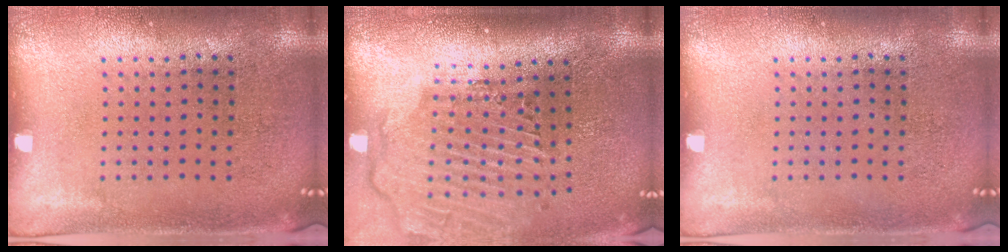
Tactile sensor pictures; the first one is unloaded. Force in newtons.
{"total": 2.9, "press": 2.3, "slide": 1.8}
{"total": 0.0}